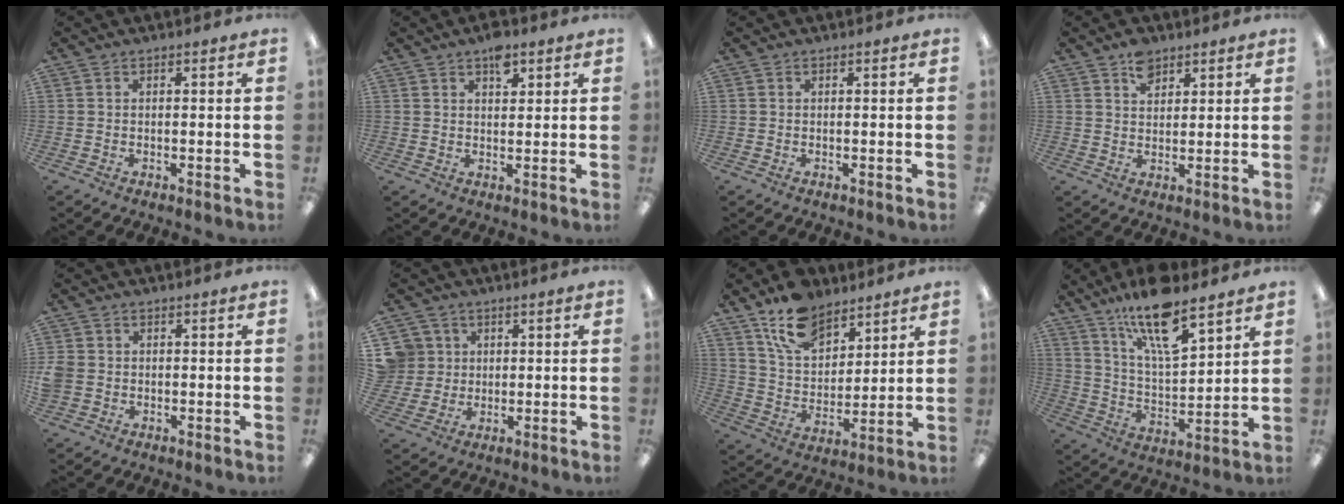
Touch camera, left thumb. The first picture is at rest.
{"total": 4.9, "force": [3.0, 2.5, 2.9], "torque": [-0.022, -0.016, 0.046]}
{"total": 0.0}
{"total": 5.0, "force": [3.4, 3.0, 2.0], "torque": [-0.025, -0.010, 0.060]}
{"total": 3.1, "force": [-0.4, 2.9, 1.2], "torque": [-0.026, 0.005, -0.007]}
{"total": 6.6, "force": [2.2, 6.3, 0.2], "torque": [-0.017, 0.005, 0.046]}
{"total": 13.7, "force": [9.9, 7.4, 5.9], "torque": [-0.116, -0.044, 0.189]}
{"total": 16.5, "force": [11.9, 5.1, 10.2], "torque": [-0.177, -0.059, 0.200]}